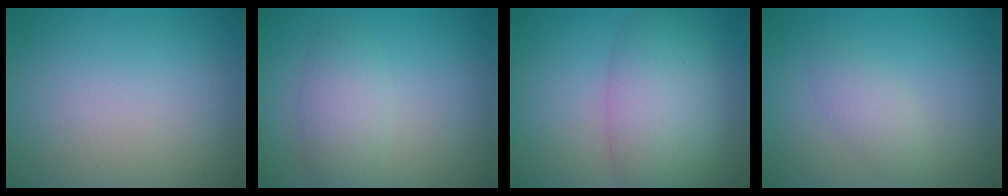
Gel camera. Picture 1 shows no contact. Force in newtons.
{"total": 3.0, "press": 3.0, "slide": 0.1}
{"total": 7.1, "press": 7.1, "slide": 0.1}
{"total": 1.9, "press": 1.9, "slide": 0.1}